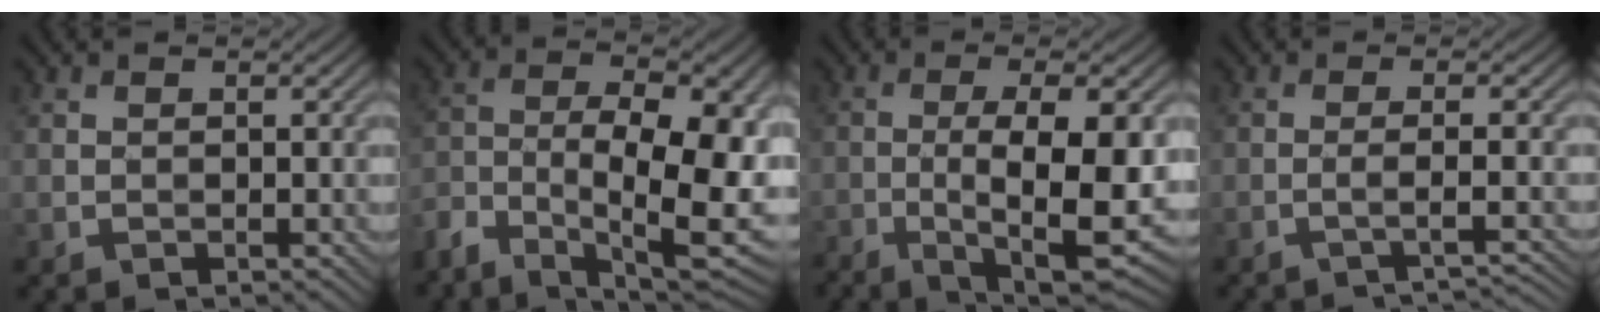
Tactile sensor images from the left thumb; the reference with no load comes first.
{"total": 14.3, "force": [-6.3, 6.0, 11.3], "torque": [-0.198, -0.015, -0.110]}
{"total": 11.4, "force": [-3.0, 3.0, 10.6], "torque": [-0.168, -0.002, -0.041]}
{"total": 3.2, "force": [-1.6, 0.4, 2.7], "torque": [-0.029, 0.011, -0.049]}